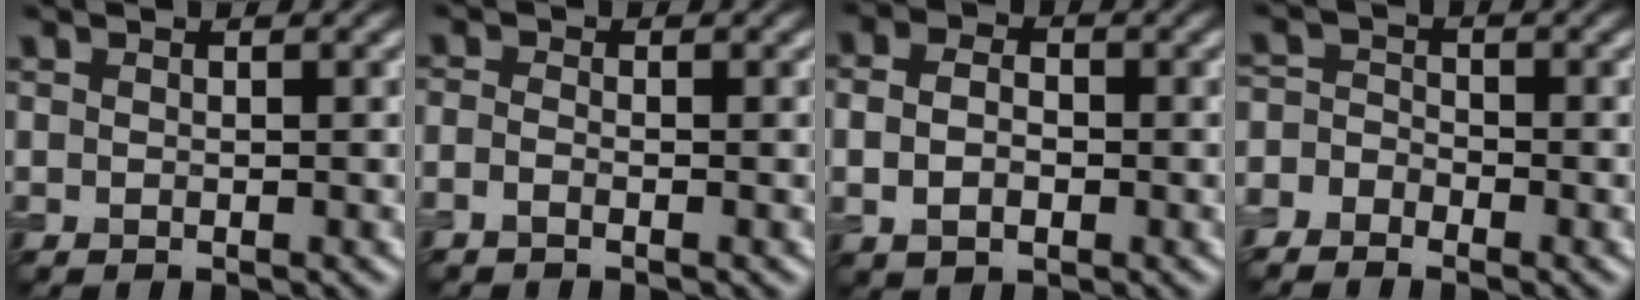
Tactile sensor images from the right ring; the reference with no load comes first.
{"total": 1.0, "force": [-0.6, 0.4, 0.7], "torque": [-0.018, -0.002, -0.016]}
{"total": 3.6, "force": [-0.1, 2.7, 2.5], "torque": [-0.044, 0.002, -0.006]}
{"total": 2.5, "force": [-1.9, 1.5, 0.6], "torque": [-0.001, 0.004, -0.044]}